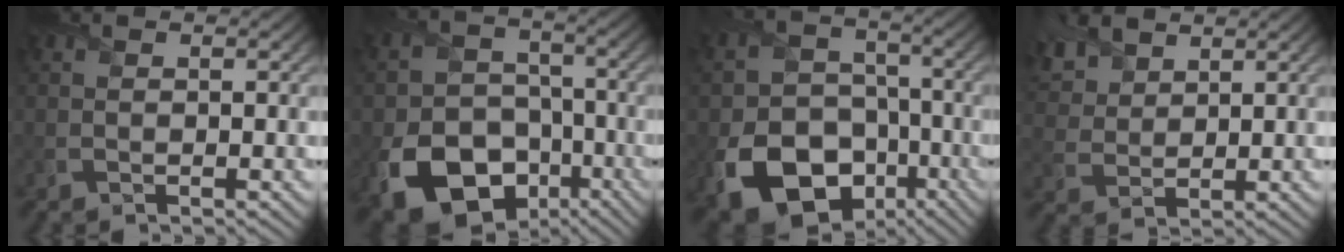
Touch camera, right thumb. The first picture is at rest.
{"total": 15.1, "force": [-7.0, 10.9, 7.8], "torque": [-0.174, -0.056, -0.119]}
{"total": 15.3, "force": [-6.9, 11.2, 7.9], "torque": [-0.173, -0.058, -0.117]}
{"total": 7.4, "force": [4.9, 3.8, 3.9], "torque": [-0.126, 0.019, 0.101]}